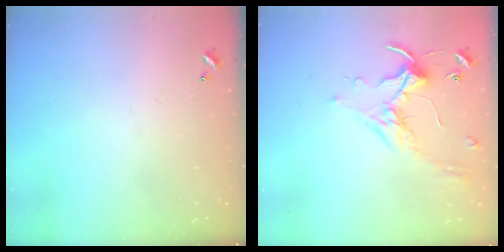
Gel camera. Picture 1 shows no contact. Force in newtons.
{"total": 0.7, "press": 0.6, "slide": 0.4}